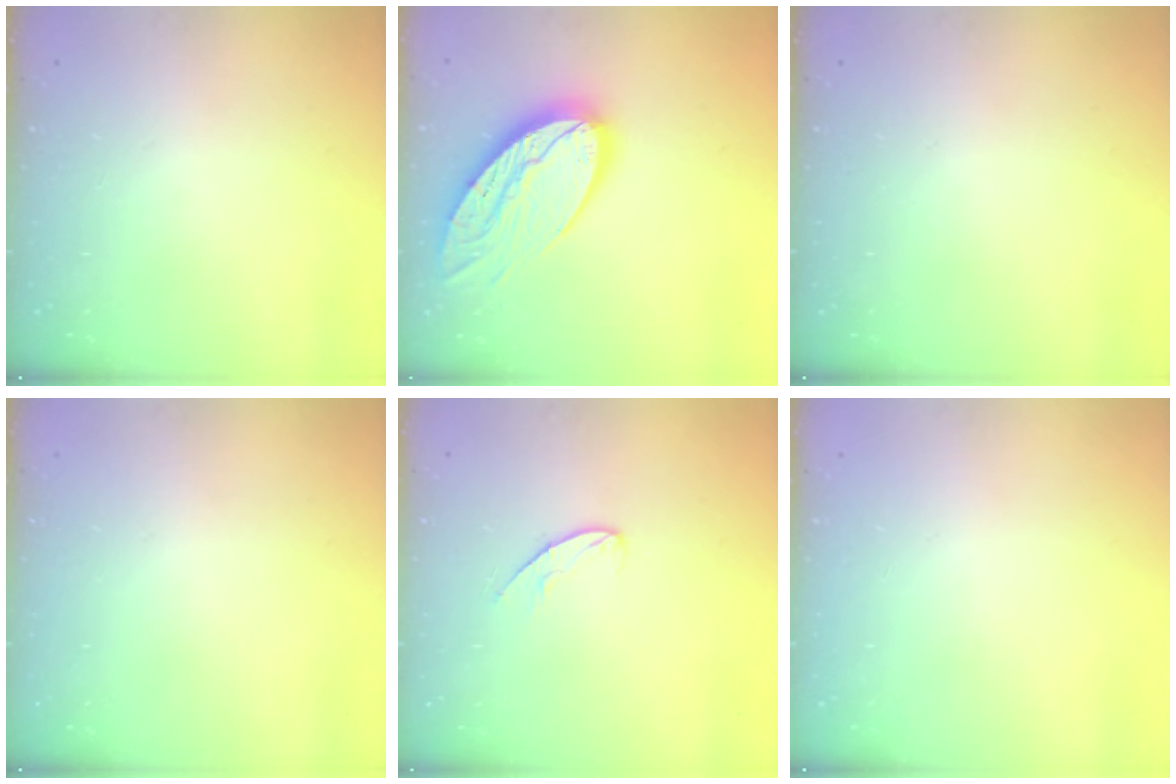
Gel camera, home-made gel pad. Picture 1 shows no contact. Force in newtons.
{"total": 19.1, "press": 19.1, "slide": 1.4}
{"total": 0.0}
{"total": 0.0}
{"total": 5.7, "press": 5.7, "slide": 0.5}
{"total": 0.0}